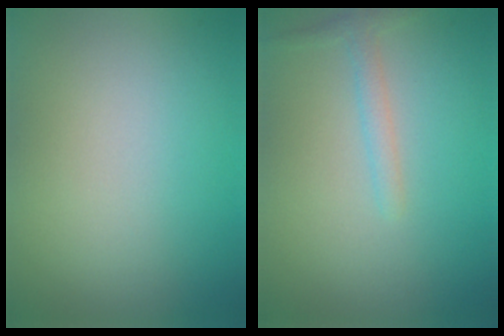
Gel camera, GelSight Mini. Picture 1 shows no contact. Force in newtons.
{"total": 1.4, "press": 1.4, "slide": 0.1}